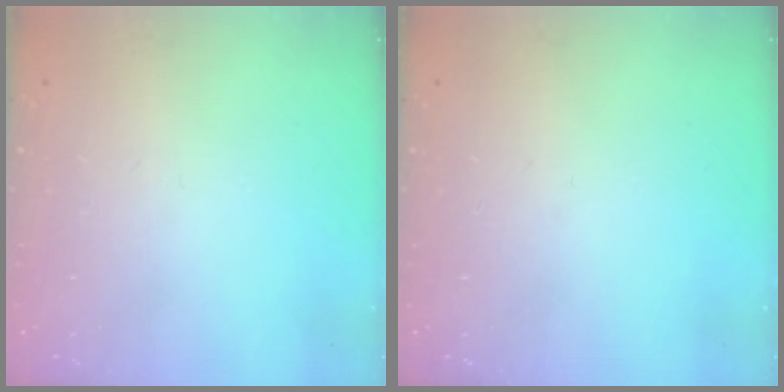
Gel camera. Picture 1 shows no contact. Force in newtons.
{"total": 0.0}